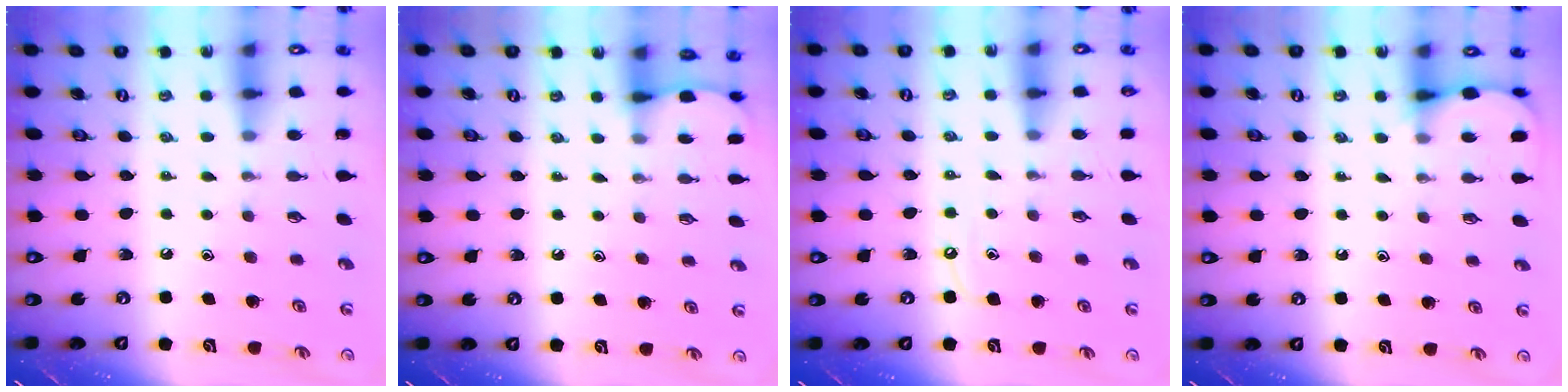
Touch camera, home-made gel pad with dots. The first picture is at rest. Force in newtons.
{"total": 2.4, "press": 2.4, "slide": 0.2}
{"total": 5.4, "press": 5.4, "slide": 0.6}
{"total": 3.3, "press": 3.3, "slide": 0.3}